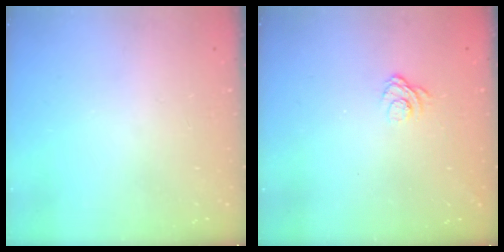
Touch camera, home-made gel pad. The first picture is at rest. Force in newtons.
{"total": 5.1, "press": 4.9, "slide": 1.3}